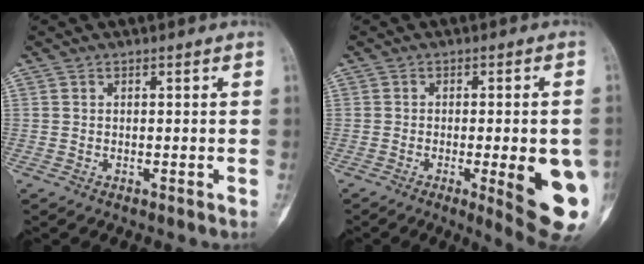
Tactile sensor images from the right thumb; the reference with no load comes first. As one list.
[{"total": 14.3, "force": [-3.4, 3.5, 13.4], "torque": [-0.141, -0.008, -0.028]}]